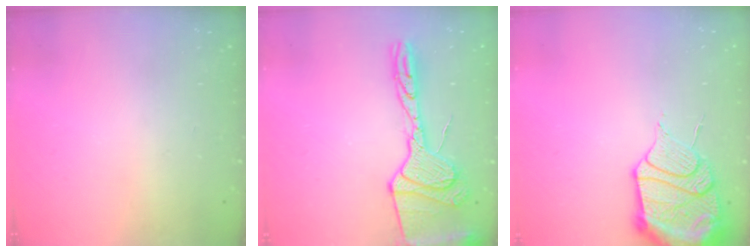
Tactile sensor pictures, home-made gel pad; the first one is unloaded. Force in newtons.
{"total": 18.9, "press": 18.8, "slide": 1.9}
{"total": 16.9, "press": 16.3, "slide": 4.2}